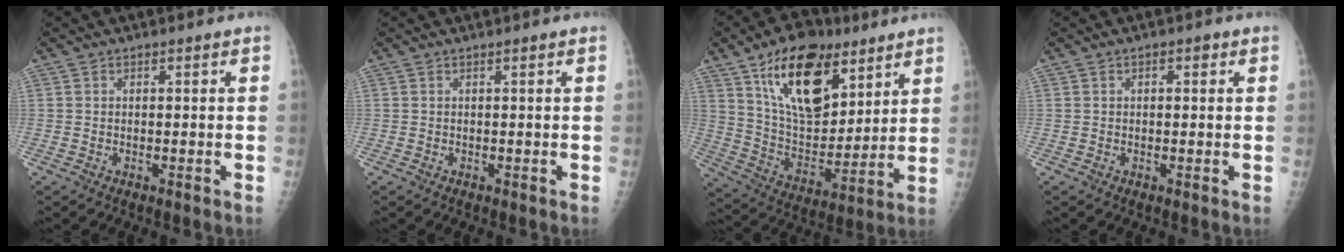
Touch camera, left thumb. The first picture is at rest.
{"total": 0.0}
{"total": 21.0, "force": [11.4, 11.2, 13.6], "torque": [-0.184, -0.054, 0.203]}
{"total": 1.9, "force": [0.7, 1.2, 1.3], "torque": [-0.008, 0.002, 0.007]}